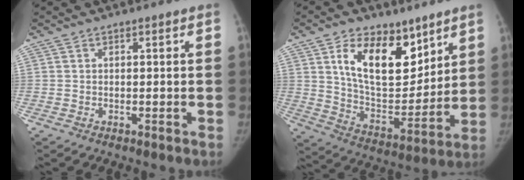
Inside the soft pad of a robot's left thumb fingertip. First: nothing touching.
{"total": 17.7, "force": [9.2, 10.1, 11.3], "torque": [-0.135, -0.062, 0.170]}